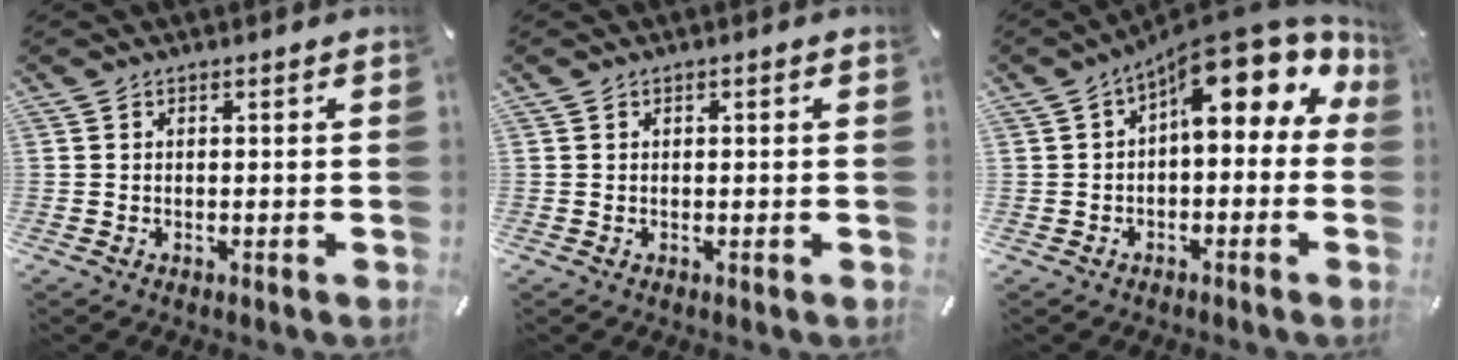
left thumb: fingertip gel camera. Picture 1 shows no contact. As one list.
[{"total": 0.5, "force": [0.1, 0.4, 0.3], "torque": [-0.005, 0.003, 0.001]}, {"total": 13.1, "force": [6.8, 6.3, 9.2], "torque": [-0.135, -0.051, 0.118]}]